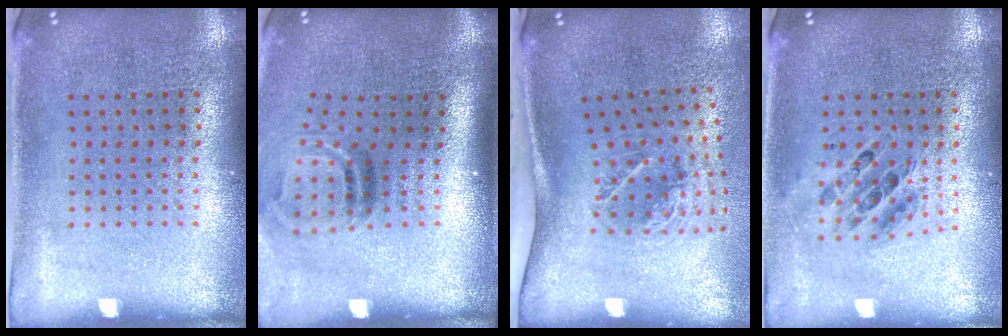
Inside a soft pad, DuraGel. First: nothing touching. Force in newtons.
{"total": 2.0, "press": 1.3, "slide": 1.6}
{"total": 2.1, "press": 1.3, "slide": 1.7}
{"total": 0.7, "press": 0.6, "slide": 0.2}